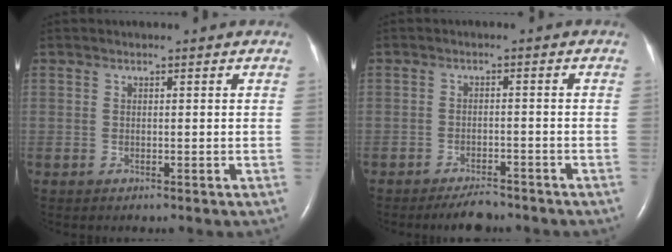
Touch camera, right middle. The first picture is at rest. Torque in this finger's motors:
{"motor_torque": [0.13, -0.15, 0.00, 0.02]}